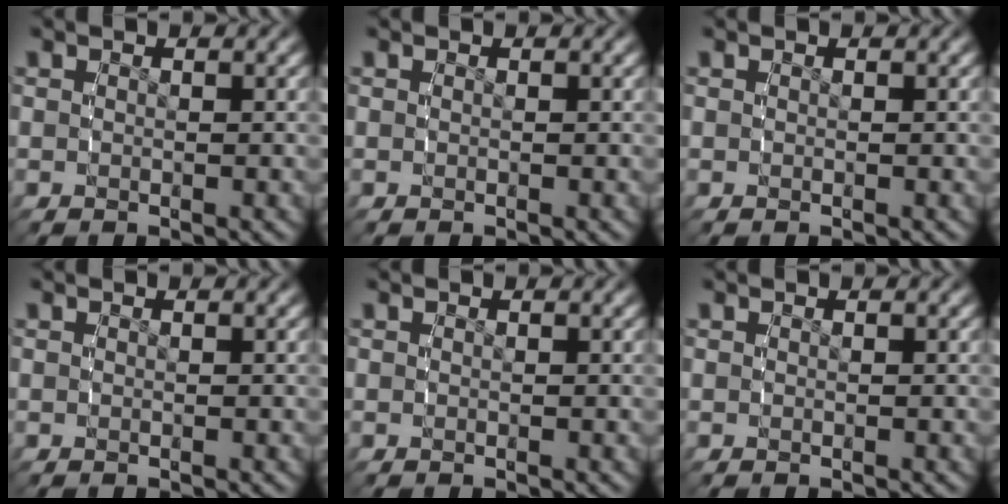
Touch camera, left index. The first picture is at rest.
{"total": 0.0}
{"total": 0.0}
{"total": 0.0}
{"total": 0.0}
{"total": 0.0}